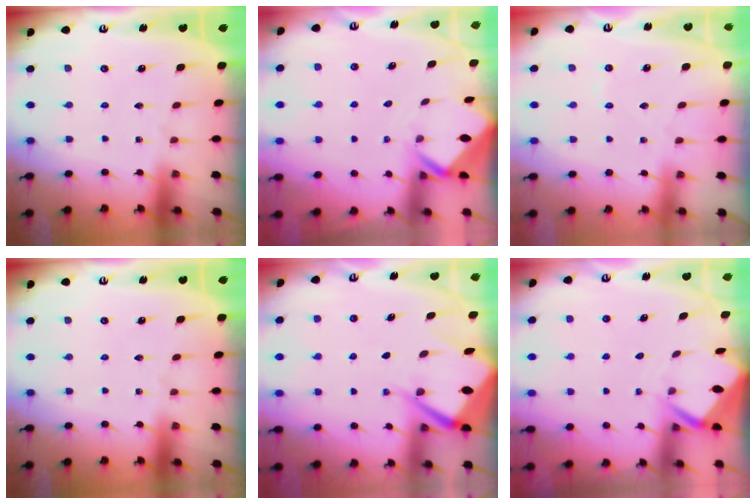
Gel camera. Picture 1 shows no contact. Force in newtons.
{"total": 2.9, "press": 2.9, "slide": 0.2}
{"total": 2.6, "press": 2.5, "slide": 0.5}
{"total": 0.0}
{"total": 8.3, "press": 8.2, "slide": 0.9}
{"total": 3.3, "press": 3.2, "slide": 0.3}